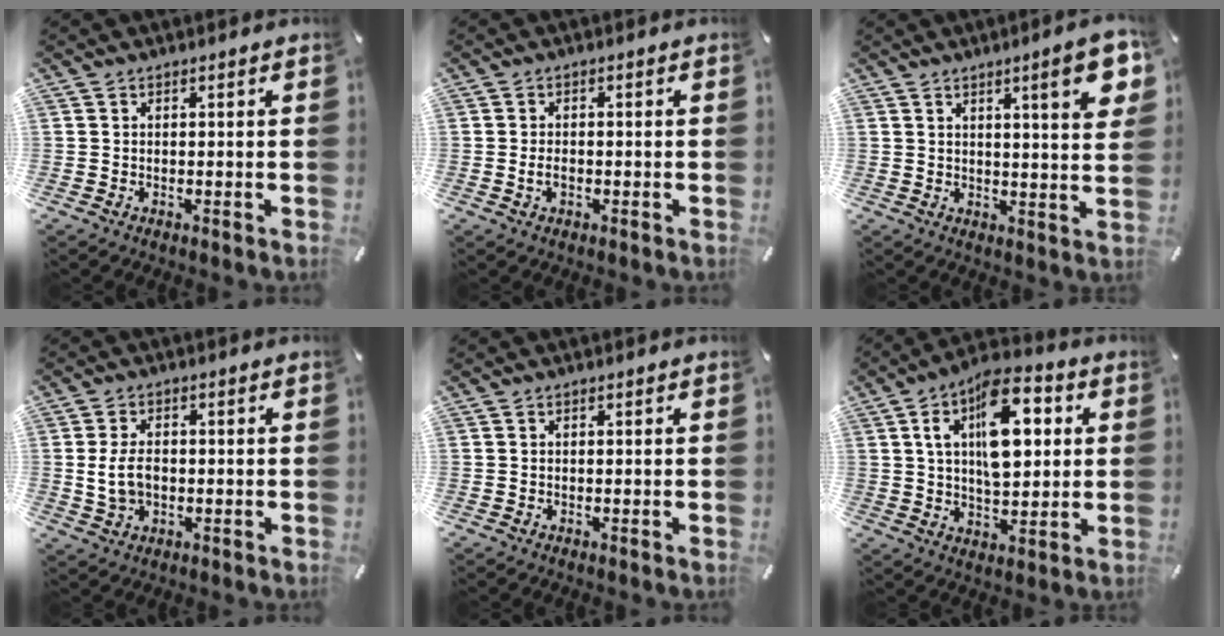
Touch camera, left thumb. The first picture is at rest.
{"total": 2.1, "force": [-0.5, 1.2, 1.6], "torque": [-0.028, 0.004, -0.009]}
{"total": 10.6, "force": [4.7, 1.8, 9.4], "torque": [-0.132, -0.017, 0.068]}
{"total": 6.0, "force": [-0.3, 4.0, 4.5], "torque": [-0.108, 0.000, -0.010]}
{"total": 0.0}
{"total": 16.6, "force": [5.5, 8.9, 12.9], "torque": [-0.201, -0.009, 0.090]}